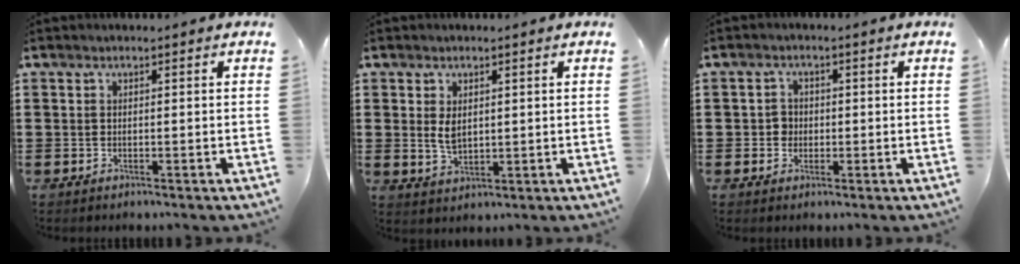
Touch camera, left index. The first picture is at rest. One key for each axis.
{"total": 3.6, "fx": 0.6, "fy": 2.3, "fz": 2.7, "tx": -0.057, "ty": 0.006, "tz": 0.011}
{"total": 2.3, "fx": -0.2, "fy": 2.1, "fz": 0.8, "tx": -0.025, "ty": 0.005, "tz": -0.006}